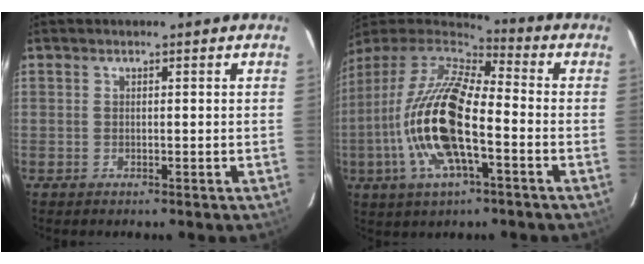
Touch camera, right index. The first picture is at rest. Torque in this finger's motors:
{"motor_torque": [2.14, 0.00, 0.69, 0.21]}